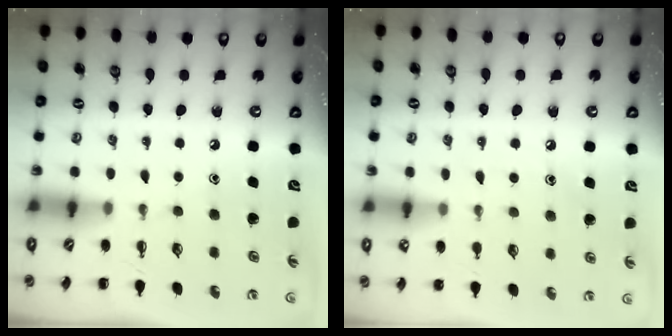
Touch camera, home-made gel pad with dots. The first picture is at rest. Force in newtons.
{"total": 6.8, "press": 6.6, "slide": 1.7}